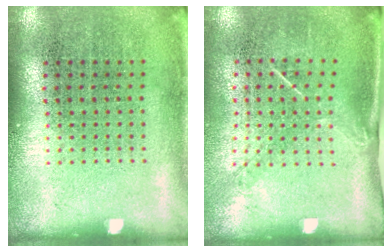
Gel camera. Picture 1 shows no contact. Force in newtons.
{"total": 1.4, "press": 1.0, "slide": 1.1}